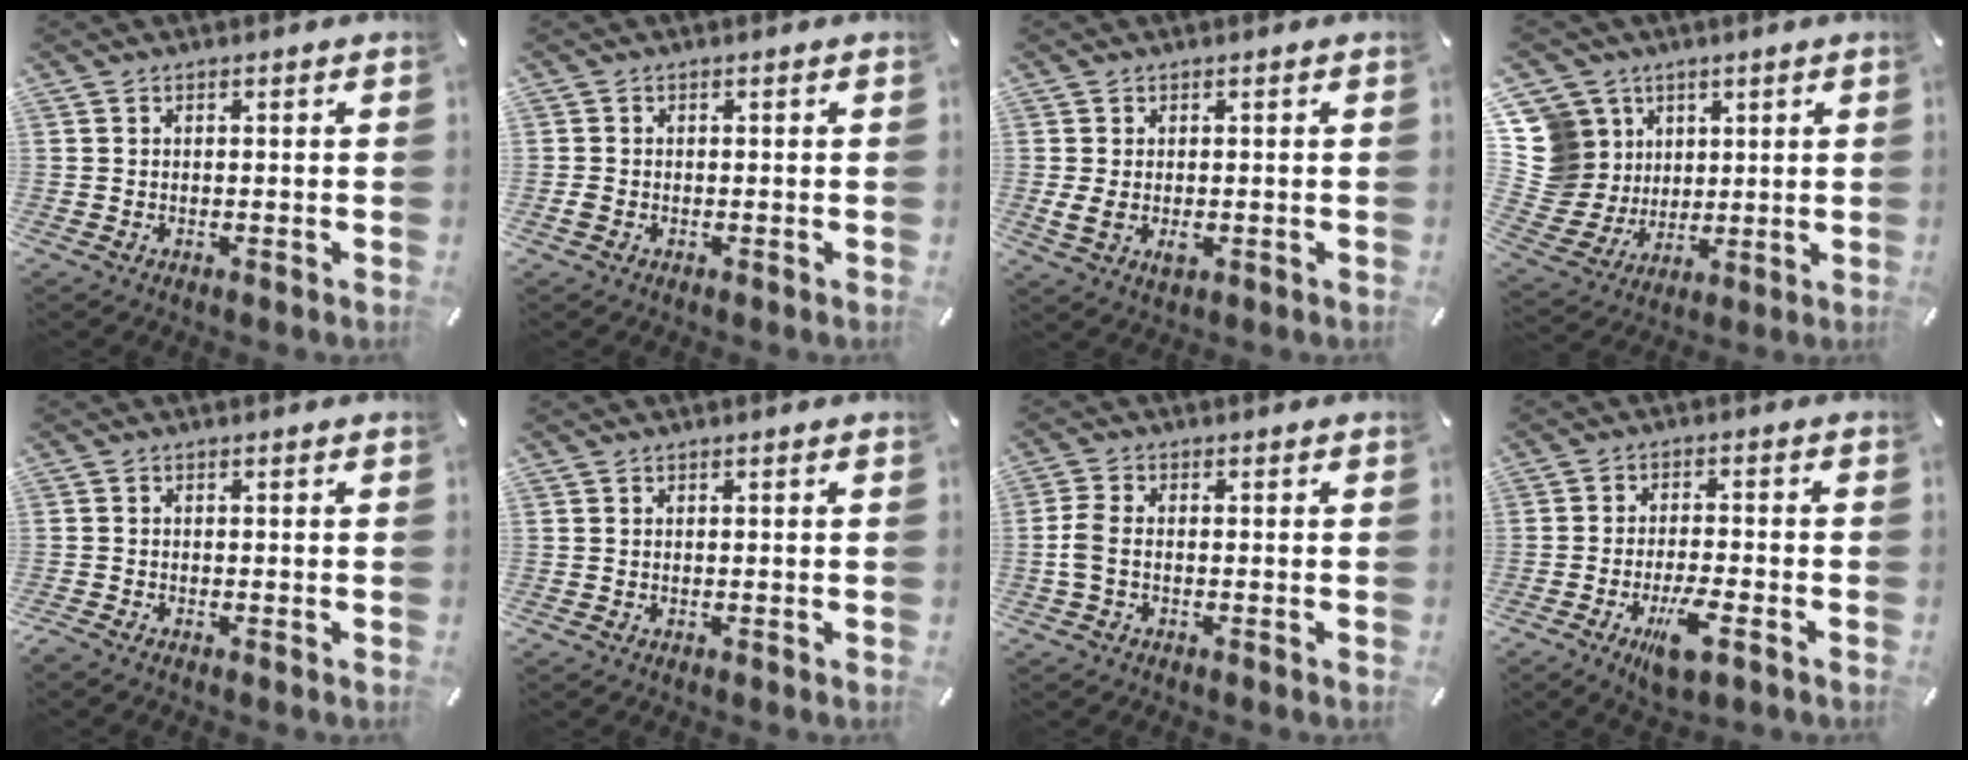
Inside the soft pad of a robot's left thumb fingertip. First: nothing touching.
{"total": 1.4, "force": [-0.5, 1.3, 0.4], "torque": [0.002, 0.001, -0.012]}
{"total": 4.4, "force": [-0.4, 2.6, 3.5], "torque": [-0.073, -0.007, -0.011]}
{"total": 13.3, "force": [3.5, 12.4, 3.4], "torque": [-0.092, -0.014, 0.074]}
{"total": 0.7, "force": [-0.7, 0.1, 0.1], "torque": [-0.003, -0.001, -0.013]}
{"total": 0.0}
{"total": 3.9, "force": [-1.1, 1.9, 3.2], "torque": [-0.075, 0.002, -0.022]}
{"total": 8.3, "force": [-4.2, 2.2, 6.8], "torque": [-0.127, 0.009, -0.072]}